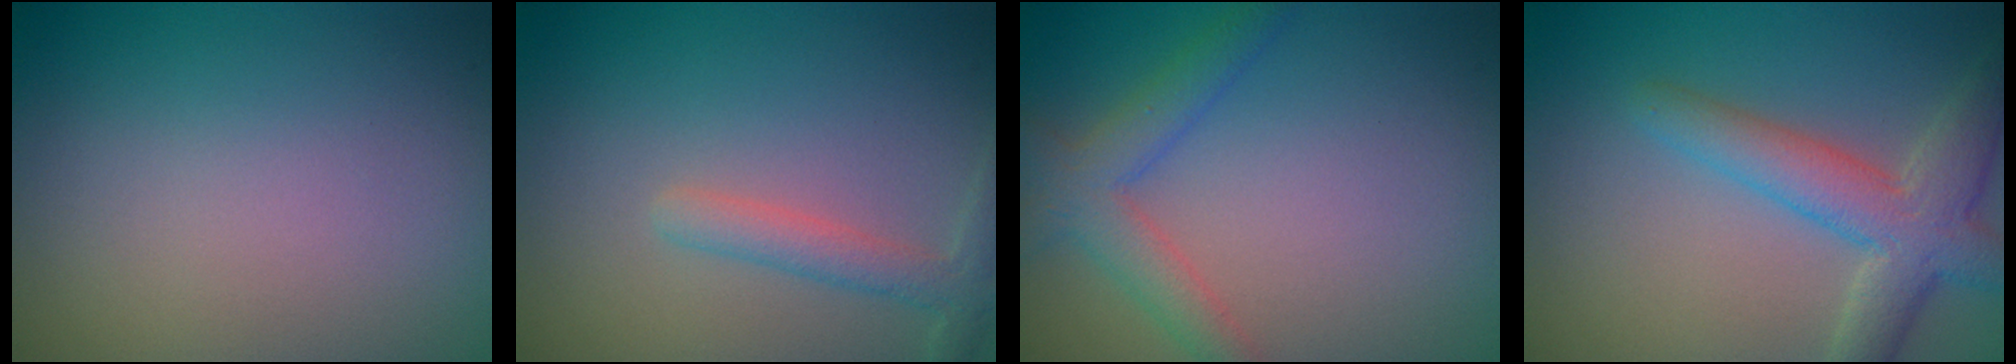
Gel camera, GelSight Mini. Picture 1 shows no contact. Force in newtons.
{"total": 2.4, "press": 2.4, "slide": 0.1}
{"total": 3.5, "press": 3.5, "slide": 0.1}
{"total": 4.8, "press": 4.8, "slide": 0.2}